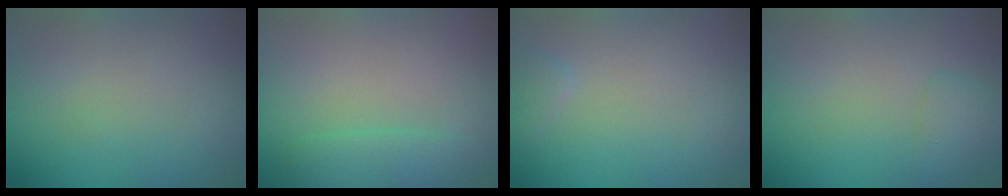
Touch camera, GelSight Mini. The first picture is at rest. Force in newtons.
{"total": 2.5, "press": 2.5, "slide": 0.2}
{"total": 0.9, "press": 0.9, "slide": 0.1}
{"total": 1.4, "press": 1.4, "slide": 0.1}